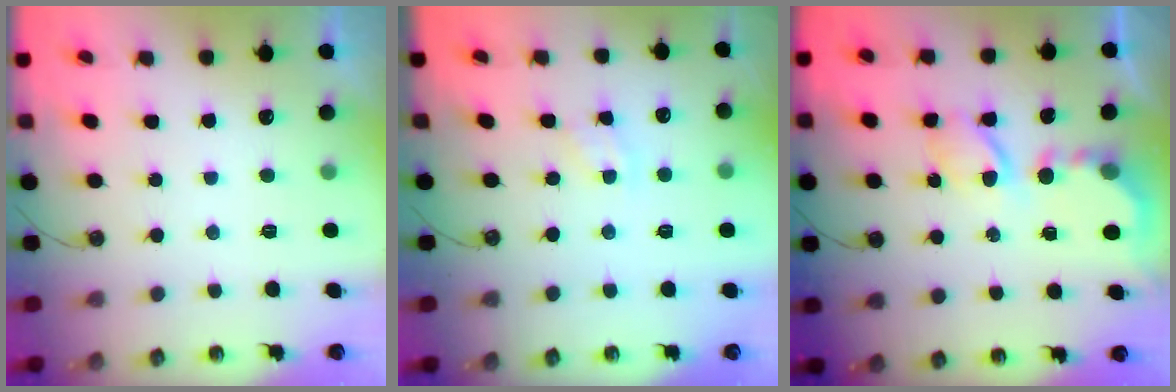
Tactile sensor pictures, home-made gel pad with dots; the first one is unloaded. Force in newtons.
{"total": 2.8, "press": 2.8, "slide": 0.4}
{"total": 8.2, "press": 8.2, "slide": 0.7}